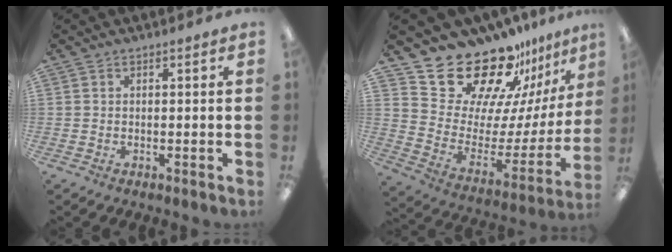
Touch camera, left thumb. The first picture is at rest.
{"total": 24.4, "force": [21.0, 9.6, 7.9], "torque": [-0.125, -0.165, 0.378]}